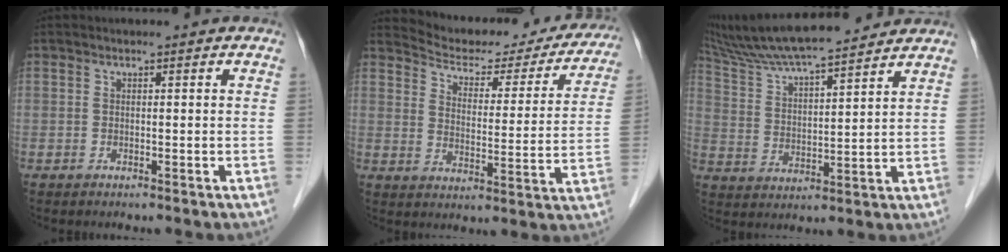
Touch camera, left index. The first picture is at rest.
{"total": 20.2, "force": [18.9, 5.1, 4.9], "torque": [-0.054, -0.030, 0.235]}
{"total": 17.6, "force": [15.6, 1.5, 8.0], "torque": [-0.148, 0.029, 0.261]}